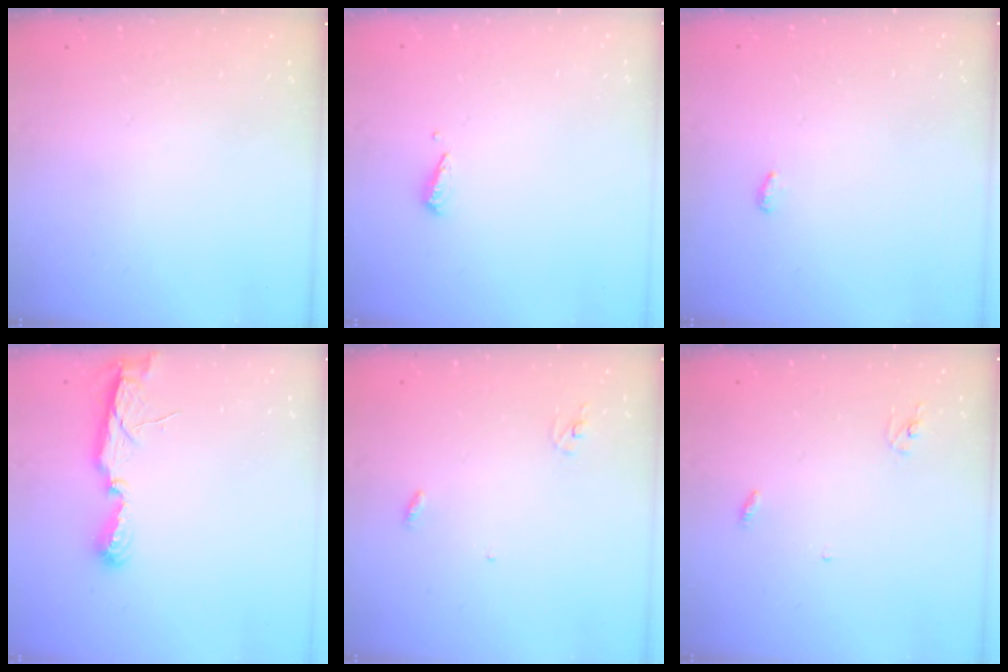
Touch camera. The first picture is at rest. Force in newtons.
{"total": 2.9, "press": 2.9, "slide": 0.4}
{"total": 3.6, "press": 3.6, "slide": 0.4}
{"total": 7.0, "press": 7.0, "slide": 0.5}
{"total": 2.9, "press": 2.9, "slide": 0.2}
{"total": 2.8, "press": 2.8, "slide": 0.2}